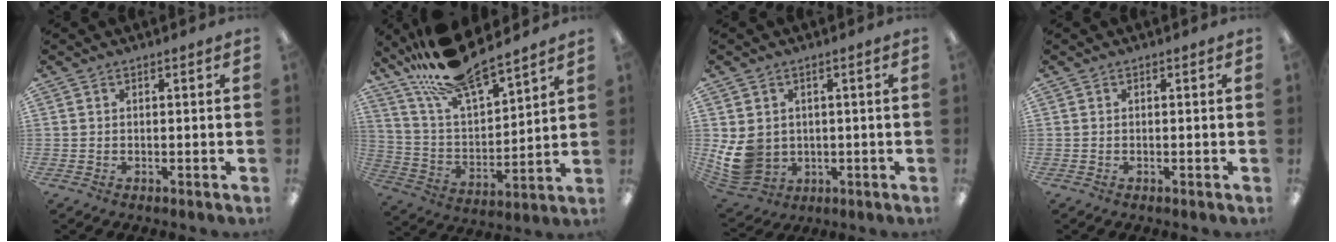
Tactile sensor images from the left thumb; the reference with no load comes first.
{"total": 17.7, "force": [15.3, 4.2, 7.7], "torque": [-0.165, -0.097, 0.273]}
{"total": 8.7, "force": [0.5, 7.7, 4.0], "torque": [-0.105, -0.006, 0.015]}
{"total": 0.0}